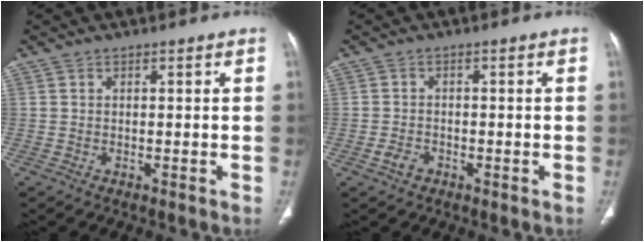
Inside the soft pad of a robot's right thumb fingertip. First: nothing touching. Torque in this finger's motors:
{"motor_torque": [0.60, 0.33, 0.24, -0.74, 0.04]}